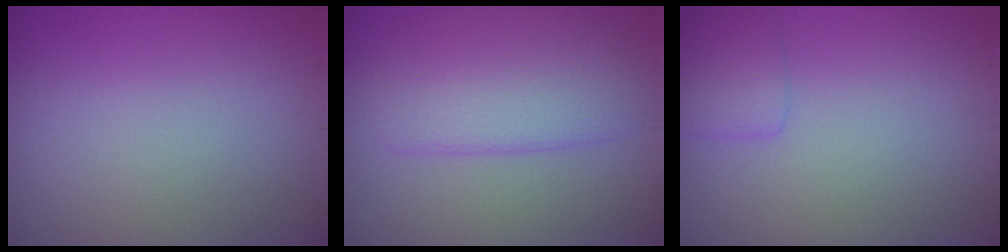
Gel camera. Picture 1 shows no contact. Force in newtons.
{"total": 5.0, "press": 5.0, "slide": 0.3}
{"total": 2.0, "press": 1.9, "slide": 0.1}